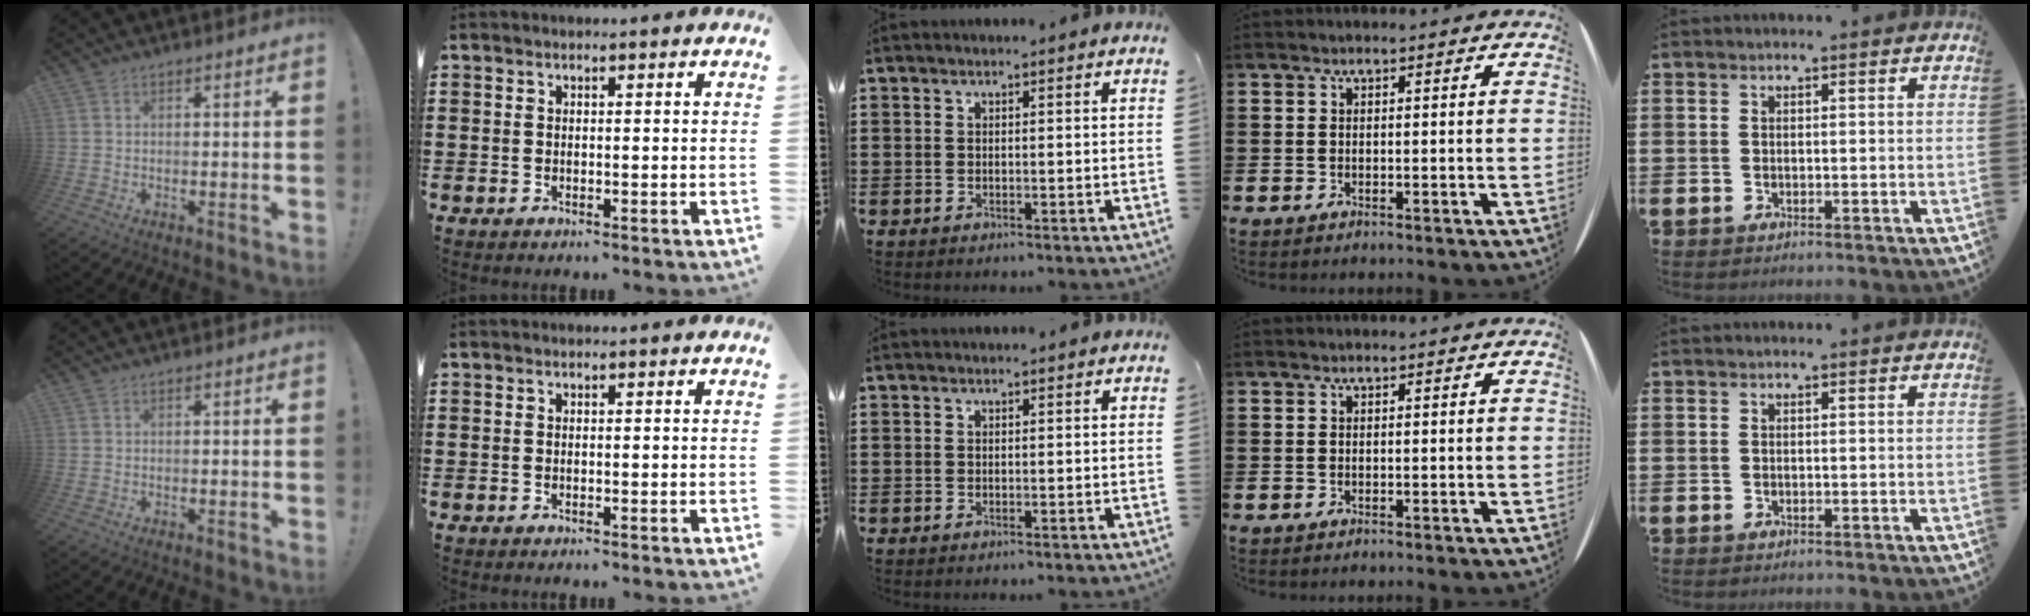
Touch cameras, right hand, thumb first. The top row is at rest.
{}